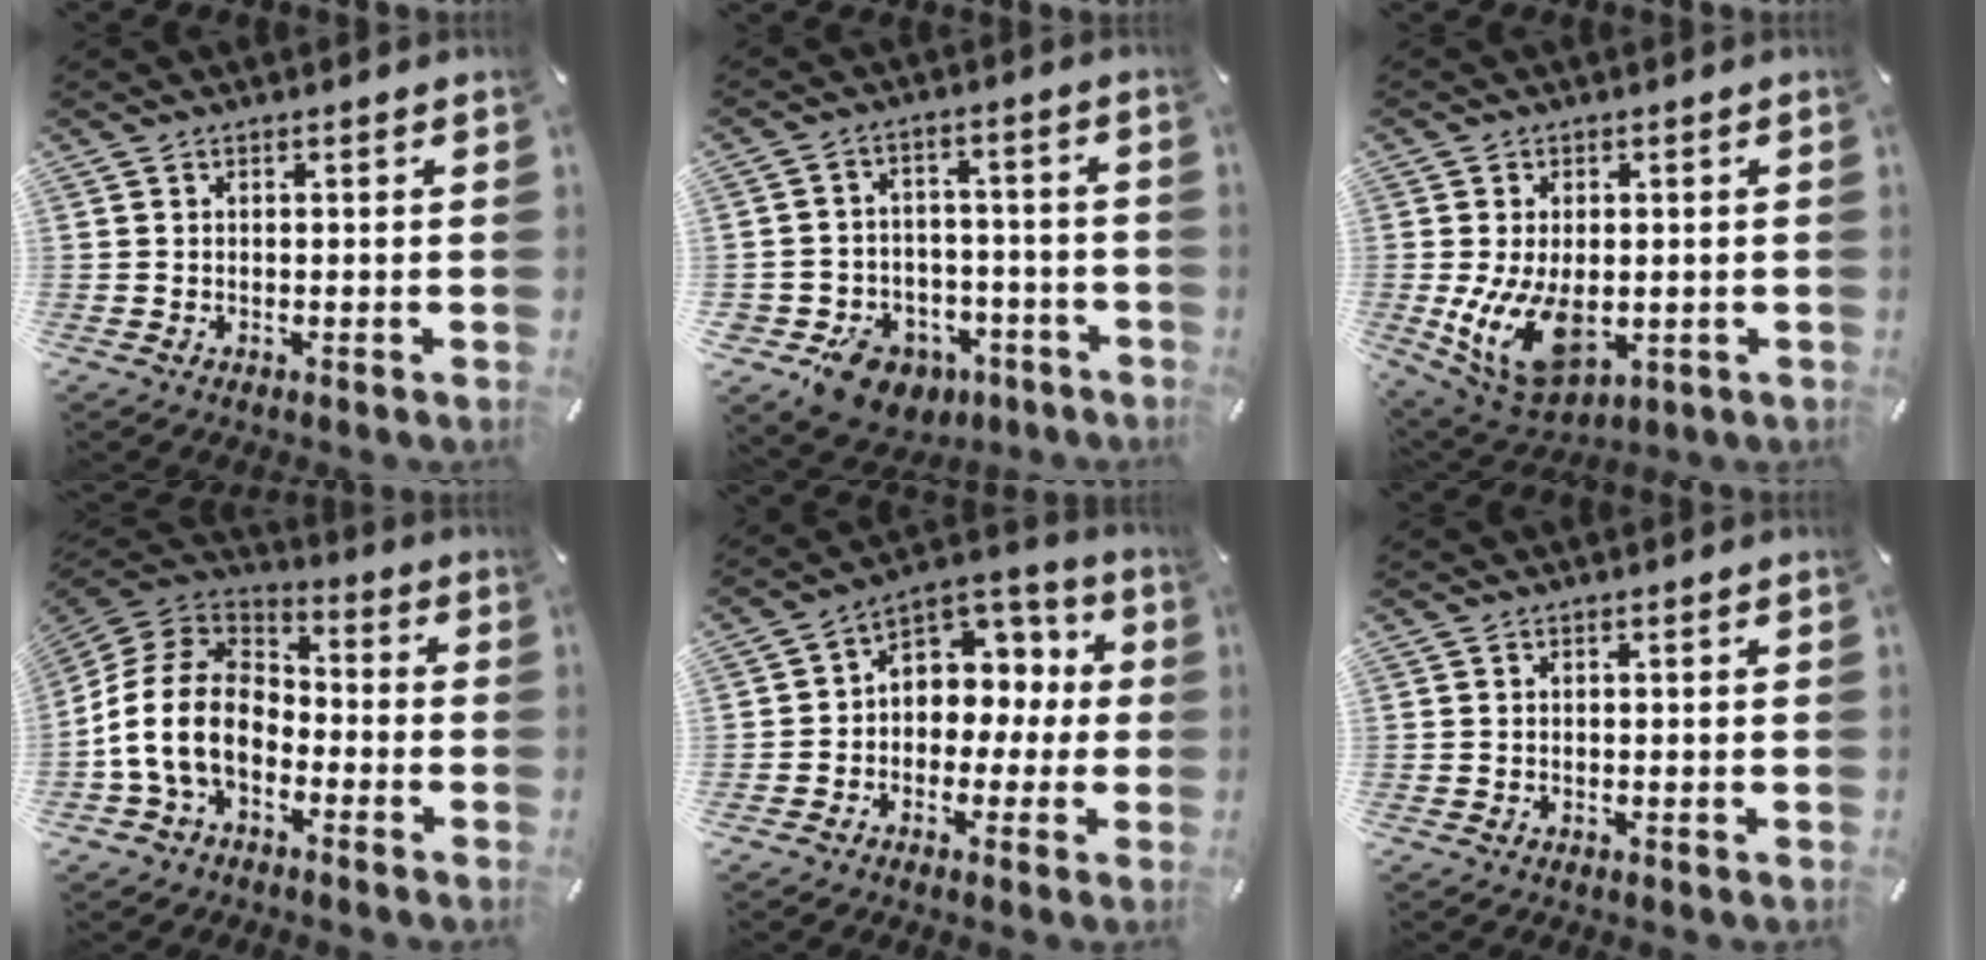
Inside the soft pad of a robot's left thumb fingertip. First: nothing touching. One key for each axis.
{"total": 10.2, "fx": -6.3, "fy": 7.4, "fz": 3.1, "tx": -0.046, "ty": 0.049, "tz": -0.106}
{"total": 13.3, "fx": -1.6, "fy": 8.6, "fz": 10.0, "tx": -0.195, "ty": -0.008, "tz": -0.021}
{"total": 14.8, "fx": -5.6, "fy": 10.3, "fz": 9.1, "tx": -0.201, "ty": 0.035, "tz": -0.105}
{"total": 8.0, "fx": 0.9, "fy": 7.4, "fz": 3.0, "tx": -0.048, "ty": -0.015, "tz": 0.020}
{"total": 0.0}